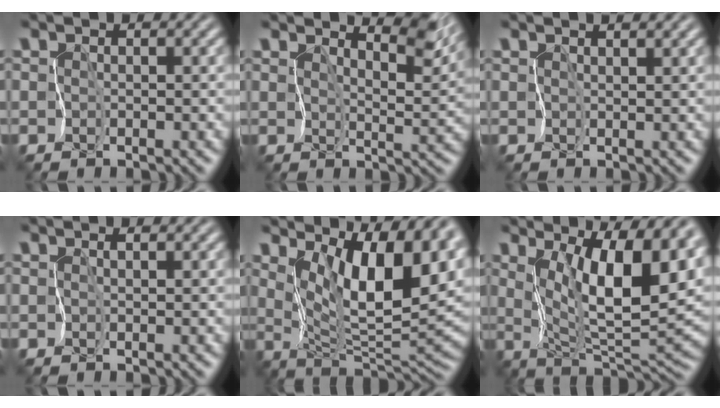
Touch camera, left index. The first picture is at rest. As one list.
[{"total": 6.3, "force": [5.3, 1.2, 3.1], "torque": [-0.057, 0.000, 0.073]}, {"total": 2.4, "force": [1.8, 0.8, 1.4], "torque": [-0.013, 0.007, 0.021]}, {"total": 0.7, "force": [0.4, 0.2, 0.5], "torque": [-0.006, 0.001, 0.010]}, {"total": 10.4, "force": [4.8, 3.7, 8.4], "torque": [-0.130, -0.003, 0.085]}, {"total": 10.2, "force": [4.1, 3.1, 8.8], "torque": [-0.131, -0.010, 0.076]}]